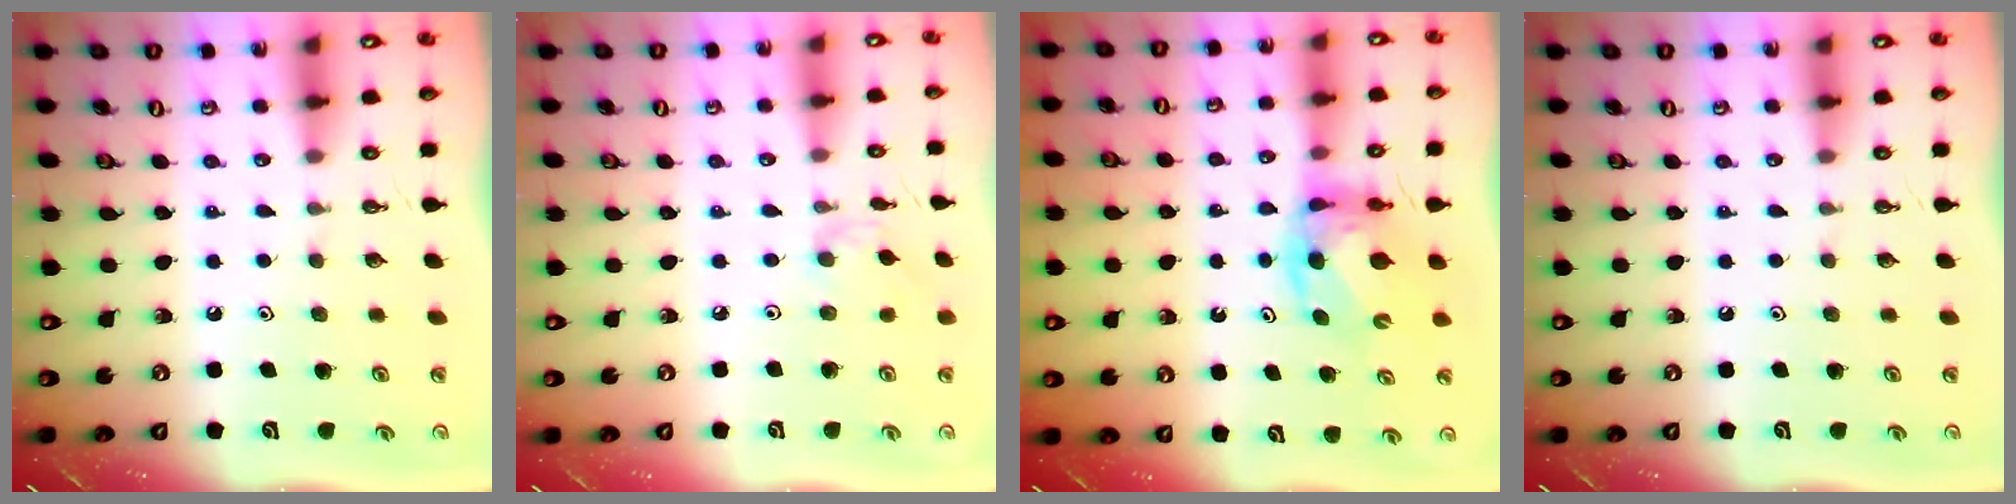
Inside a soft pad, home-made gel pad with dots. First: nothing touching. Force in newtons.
{"total": 2.5, "press": 2.5, "slide": 0.4}
{"total": 7.6, "press": 7.5, "slide": 0.9}
{"total": 0.0}